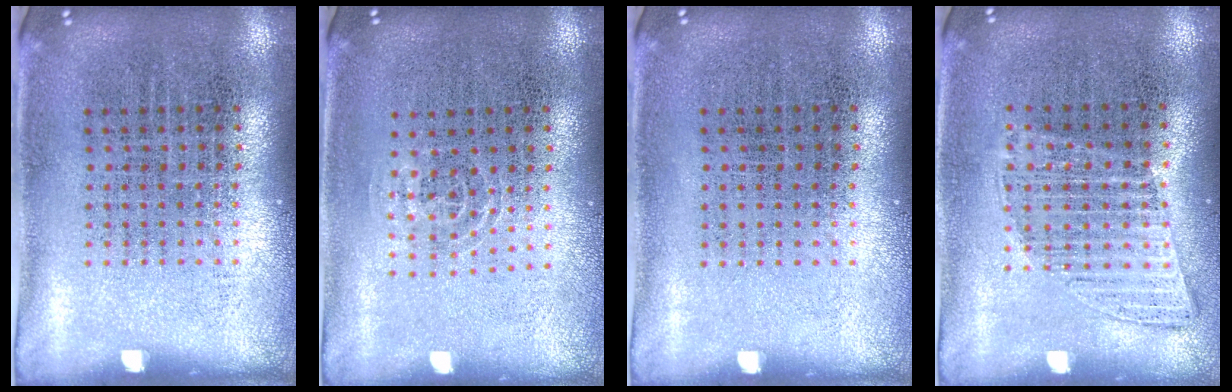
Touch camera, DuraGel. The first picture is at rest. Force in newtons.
{"total": 1.0, "press": 0.5, "slide": 0.8}
{"total": 0.0}
{"total": 1.0, "press": 1.0, "slide": 0.3}